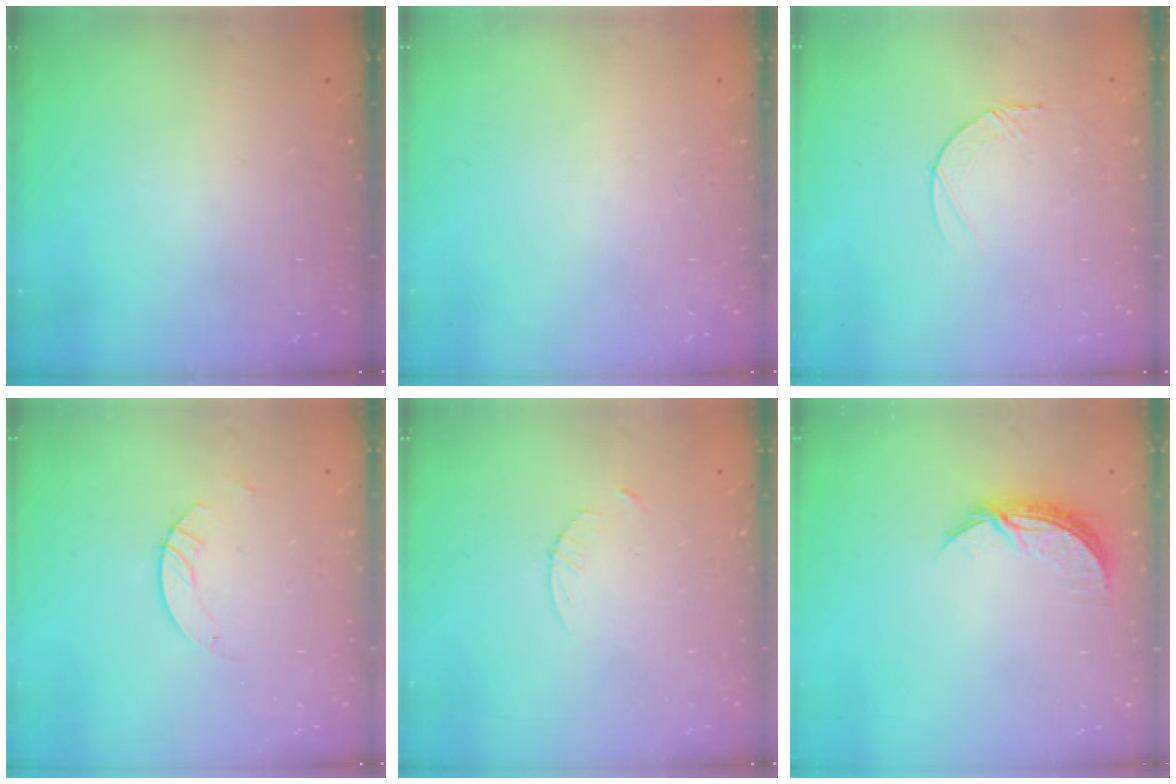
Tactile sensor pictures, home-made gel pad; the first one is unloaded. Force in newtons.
{"total": 0.0}
{"total": 4.2, "press": 4.2, "slide": 0.5}
{"total": 3.0, "press": 3.0, "slide": 0.3}
{"total": 2.3, "press": 2.3, "slide": 0.3}
{"total": 6.8, "press": 6.8, "slide": 0.3}